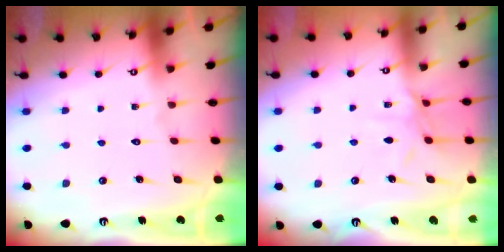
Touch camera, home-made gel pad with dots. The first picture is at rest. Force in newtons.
{"total": 6.3, "press": 6.3, "slide": 0.6}